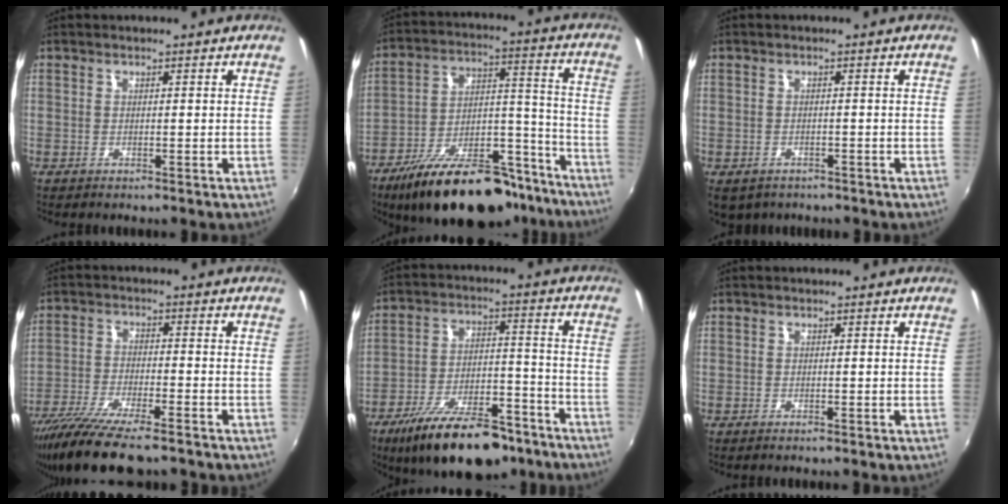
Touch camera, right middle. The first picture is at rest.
{"total": 26.1, "force": [-19.4, 10.3, 14.0], "torque": [-0.223, 0.017, -0.273]}
{"total": 4.8, "force": [-3.0, 3.1, 2.2], "torque": [-0.049, -0.019, -0.038]}
{"total": 14.1, "force": [-11.1, 2.7, 8.2], "torque": [-0.177, -0.046, -0.195]}
{"total": 21.0, "force": [-15.4, 8.0, 11.8], "torque": [-0.210, -0.014, -0.229]}
{"total": 0.0}